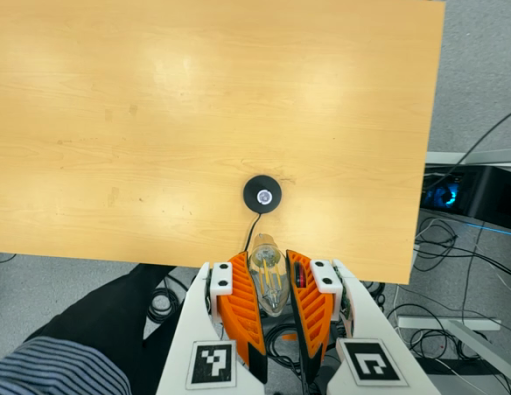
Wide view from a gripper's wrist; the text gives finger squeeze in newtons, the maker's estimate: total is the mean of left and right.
{"total": 20.5, "left": 25.0, "right": 15.9}